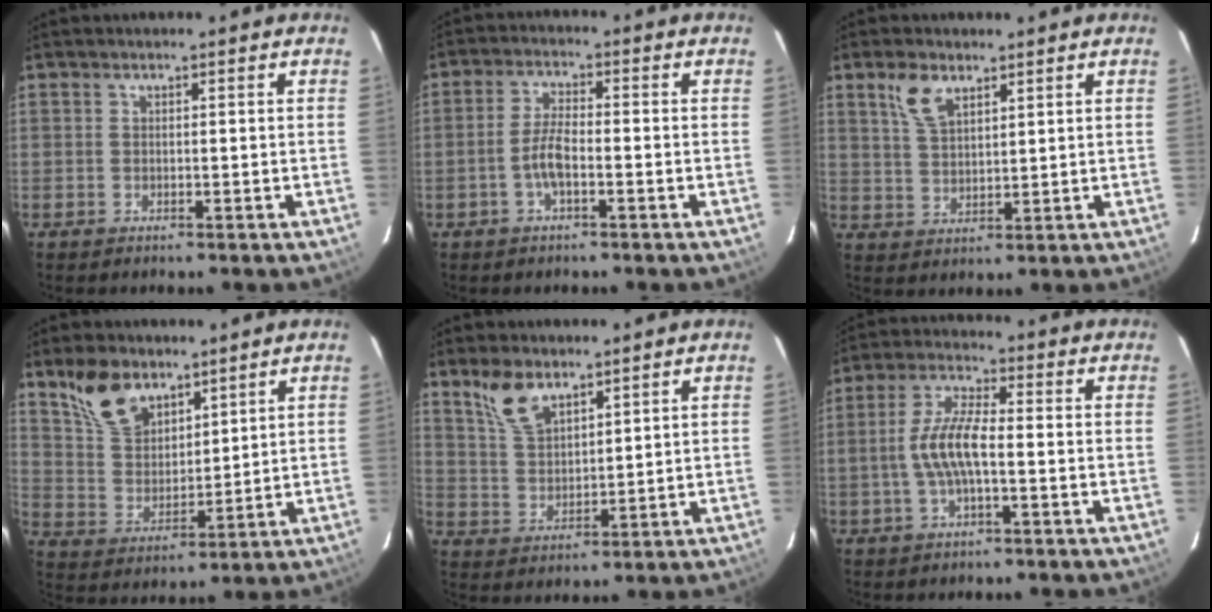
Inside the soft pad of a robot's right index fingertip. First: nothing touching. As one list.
[{"total": 4.7, "force": [-1.8, 1.3, 4.1], "torque": [-0.090, 0.006, -0.036]}, {"total": 6.0, "force": [3.6, 3.0, 3.7], "torque": [-0.074, 0.009, 0.076]}, {"total": 10.8, "force": [7.6, 5.9, 5.1], "torque": [-0.100, 0.019, 0.158]}, {"total": 7.9, "force": [5.5, 3.7, 4.4], "torque": [-0.081, 0.010, 0.117]}, {"total": 8.2, "force": [-1.5, 2.3, 7.8], "torque": [-0.161, 0.008, -0.030]}]